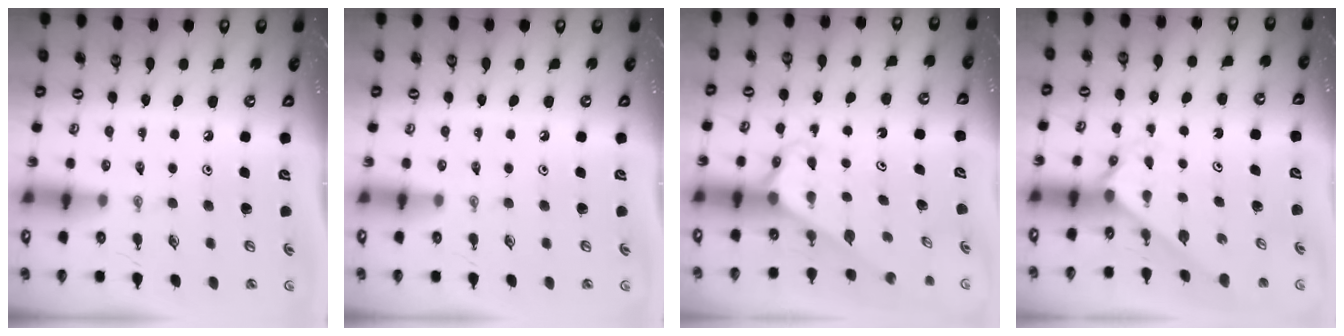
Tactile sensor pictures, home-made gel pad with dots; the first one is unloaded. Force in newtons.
{"total": 0.0}
{"total": 2.7, "press": 2.7, "slide": 0.1}
{"total": 2.4, "press": 2.4, "slide": 0.1}